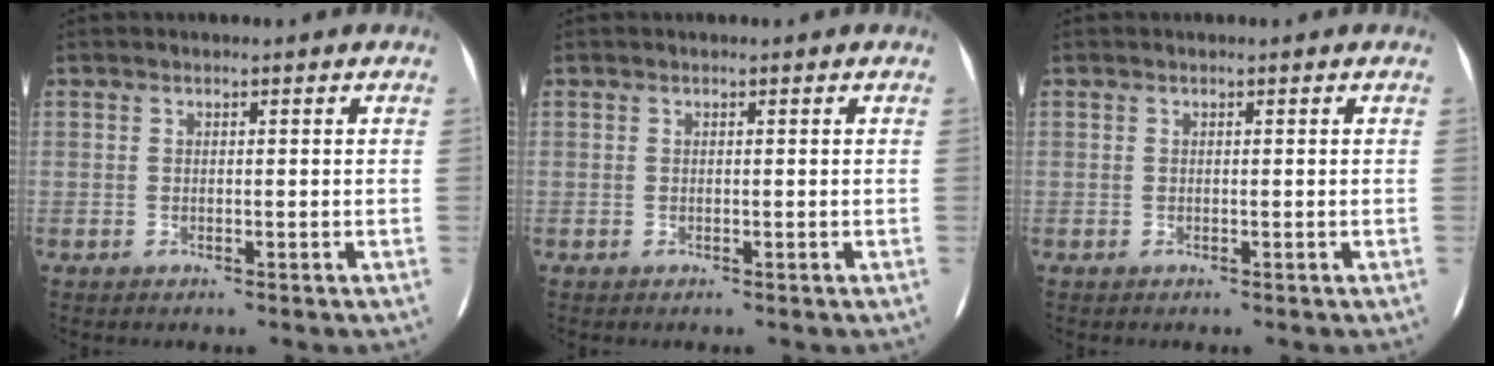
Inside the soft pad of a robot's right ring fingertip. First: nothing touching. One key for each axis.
{"total": 0.0}
{"total": 0.0}